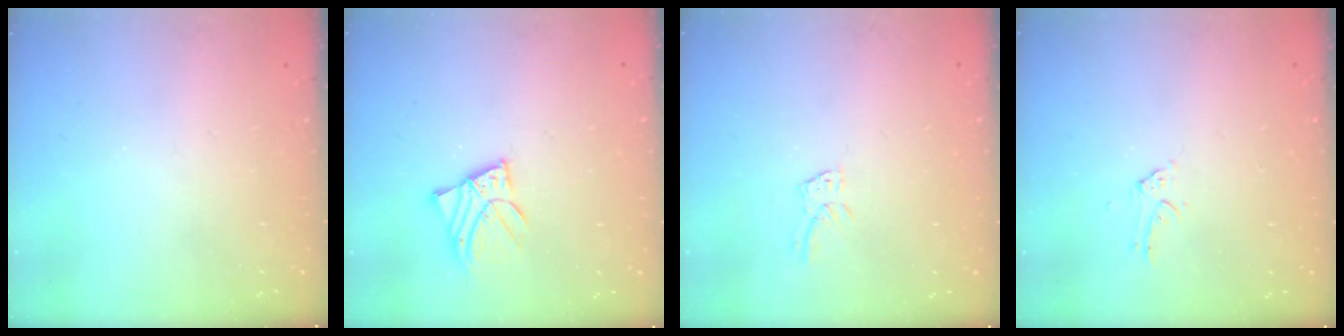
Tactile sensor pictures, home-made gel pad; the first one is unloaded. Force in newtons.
{"total": 5.2, "press": 5.2, "slide": 0.6}
{"total": 6.5, "press": 6.5, "slide": 0.5}
{"total": 1.1, "press": 1.1, "slide": 0.1}